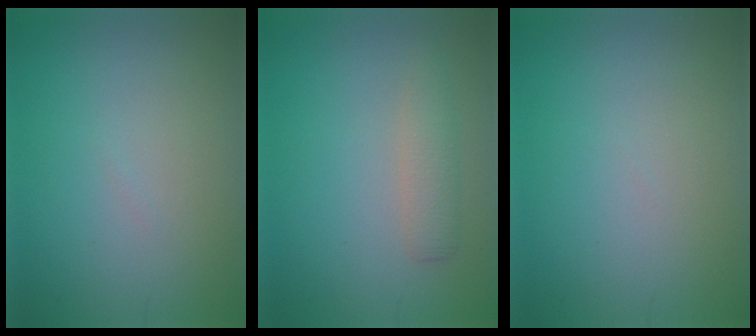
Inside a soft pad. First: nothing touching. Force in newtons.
{"total": 2.0, "press": 2.0, "slide": 0.2}
{"total": 0.0}